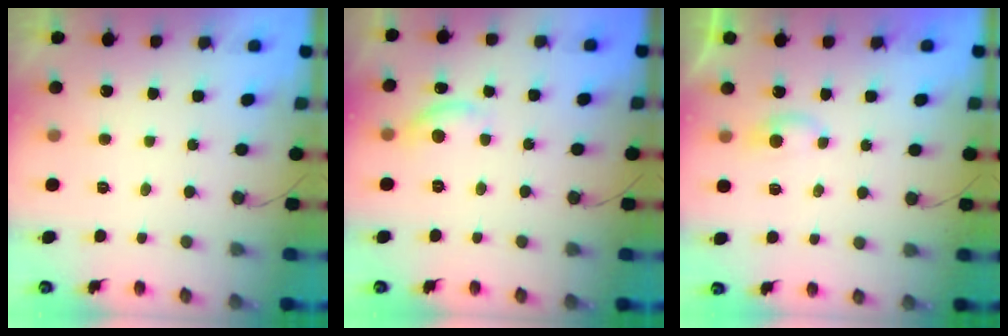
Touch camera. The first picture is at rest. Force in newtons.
{"total": 9.1, "press": 9.1, "slide": 0.5}
{"total": 3.3, "press": 3.2, "slide": 0.5}